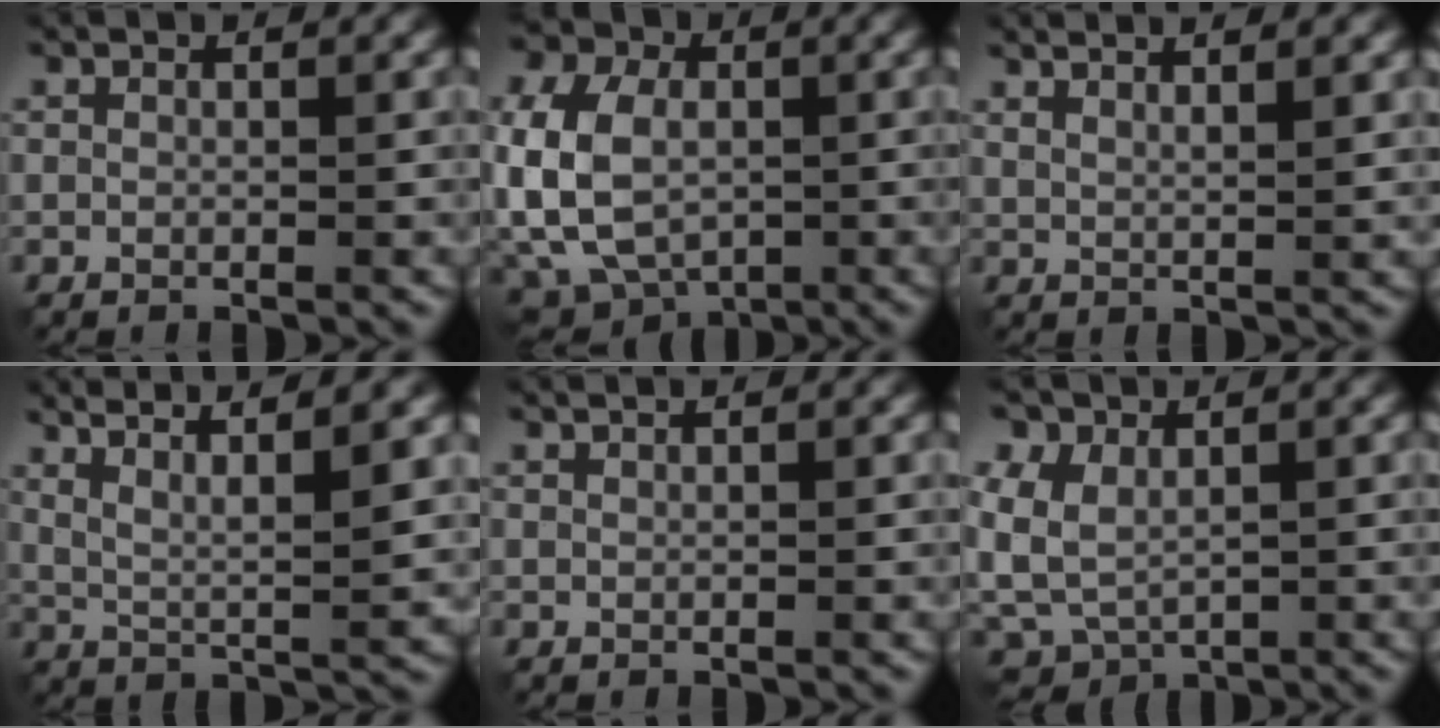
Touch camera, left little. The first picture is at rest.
{"total": 13.7, "force": [-1.2, 9.9, 9.4], "torque": [-0.200, 0.006, -0.042]}
{"total": 3.6, "force": [2.7, 0.9, 2.3], "torque": [-0.017, 0.013, 0.024]}
{"total": 6.7, "force": [4.3, 1.2, 5.0], "torque": [-0.091, 0.006, 0.069]}
{"total": 1.0, "force": [0.8, 0.3, 0.6], "torque": [-0.003, 0.002, 0.004]}
{"total": 5.1, "force": [1.0, 3.4, 3.7], "torque": [-0.080, 0.003, 0.007]}